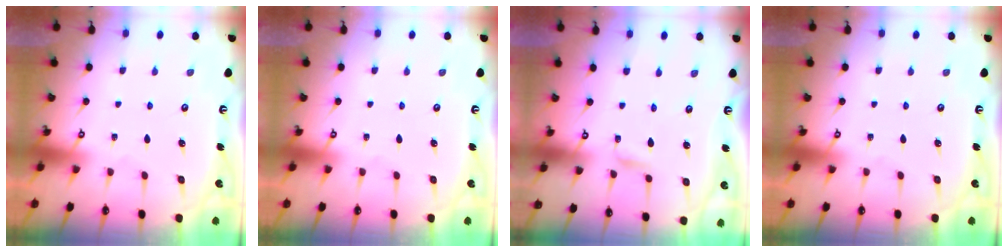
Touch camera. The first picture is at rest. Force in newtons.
{"total": 0.0}
{"total": 1.8, "press": 1.8, "slide": 0.3}
{"total": 0.0}